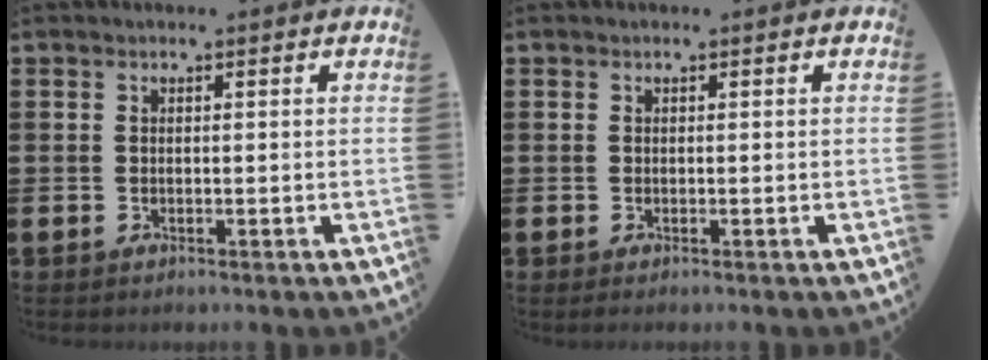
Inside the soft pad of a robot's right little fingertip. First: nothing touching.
{"total": 0.5, "force": [-0.5, 0.1, 0.1], "torque": [-0.003, -0.002, -0.010]}